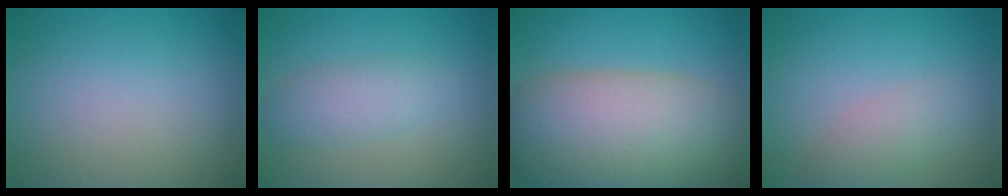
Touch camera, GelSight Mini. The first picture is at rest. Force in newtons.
{"total": 2.8, "press": 2.8, "slide": 0.1}
{"total": 12.3, "press": 12.3, "slide": 0.6}
{"total": 2.3, "press": 2.3, "slide": 0.1}